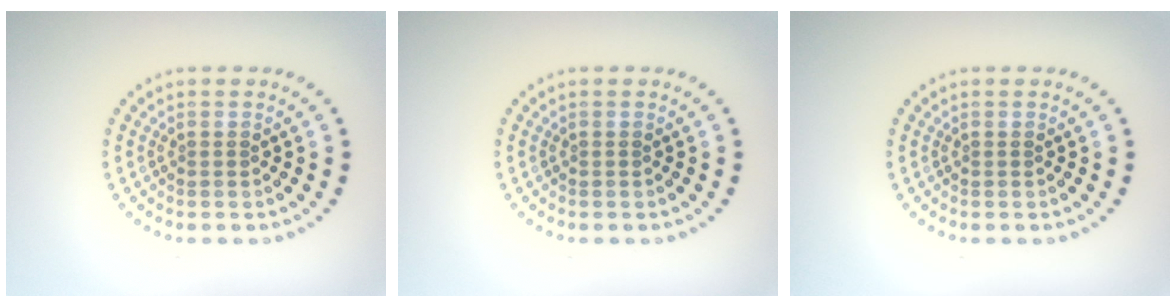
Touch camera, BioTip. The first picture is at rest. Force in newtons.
{"total": 0.0}
{"total": 0.0}